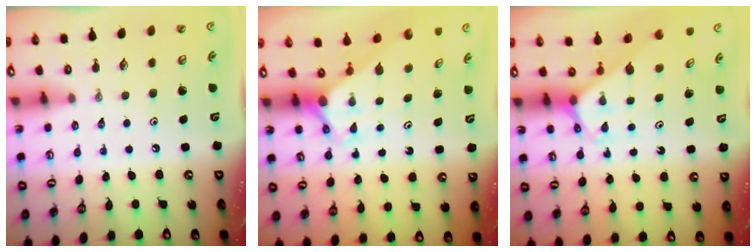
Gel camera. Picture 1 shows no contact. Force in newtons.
{"total": 2.7, "press": 2.7, "slide": 0.0}
{"total": 3.6, "press": 3.6, "slide": 0.3}